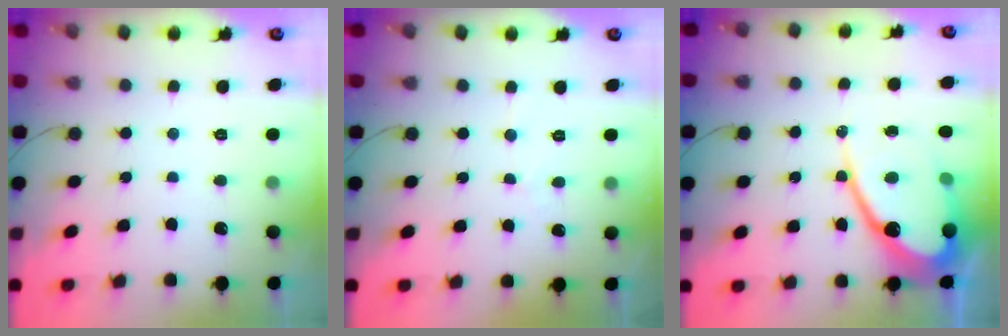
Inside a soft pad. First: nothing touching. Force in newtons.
{"total": 2.3, "press": 2.3, "slide": 0.2}
{"total": 17.3, "press": 17.3, "slide": 1.7}